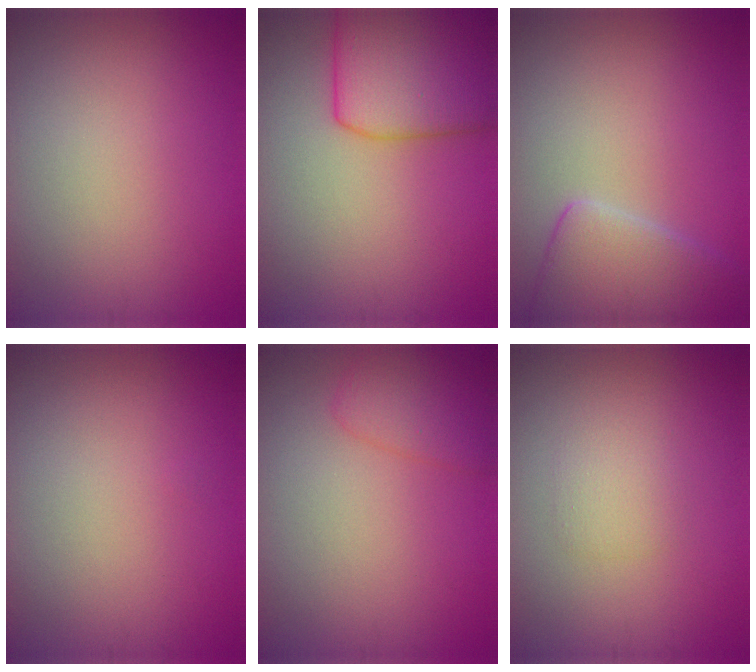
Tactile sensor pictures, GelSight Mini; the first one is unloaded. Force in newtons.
{"total": 7.8, "press": 7.8, "slide": 0.4}
{"total": 5.3, "press": 5.3, "slide": 0.4}
{"total": 0.0}
{"total": 2.7, "press": 2.7, "slide": 0.2}
{"total": 1.4, "press": 1.4, "slide": 0.1}